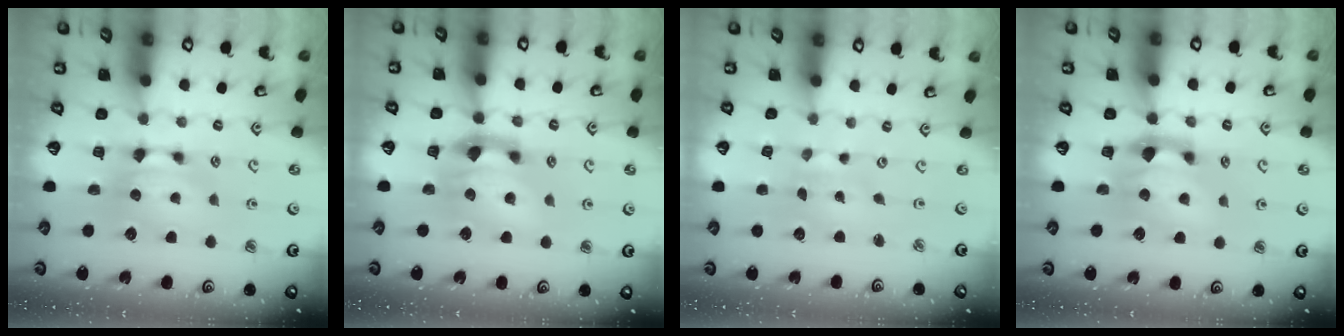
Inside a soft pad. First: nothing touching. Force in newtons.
{"total": 4.2, "press": 3.8, "slide": 1.8}
{"total": 5.4, "press": 5.4, "slide": 0.7}
{"total": 2.6, "press": 2.0, "slide": 1.7}